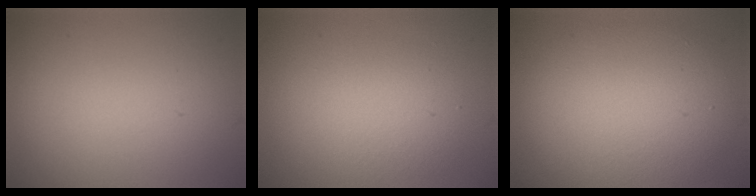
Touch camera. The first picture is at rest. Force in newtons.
{"total": 3.7, "press": 3.6, "slide": 0.3}
{"total": 8.6, "press": 8.6, "slide": 0.2}